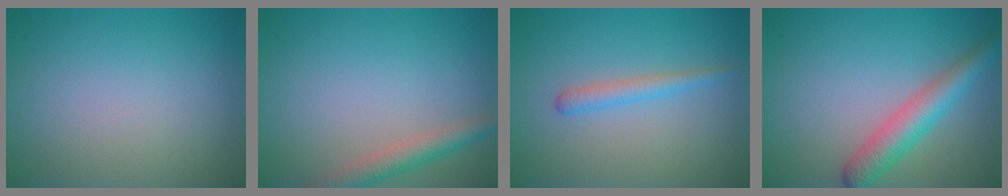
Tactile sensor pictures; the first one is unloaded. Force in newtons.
{"total": 3.0, "press": 2.9, "slide": 0.1}
{"total": 1.8, "press": 1.8, "slide": 0.1}
{"total": 4.4, "press": 4.4, "slide": 0.1}